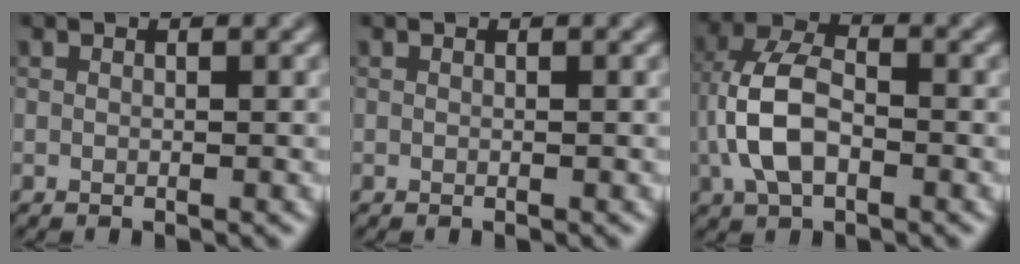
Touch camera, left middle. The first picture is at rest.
{"total": 0.0}
{"total": 6.0, "force": [-1.5, 3.4, 4.7], "torque": [-0.103, 0.009, -0.035]}